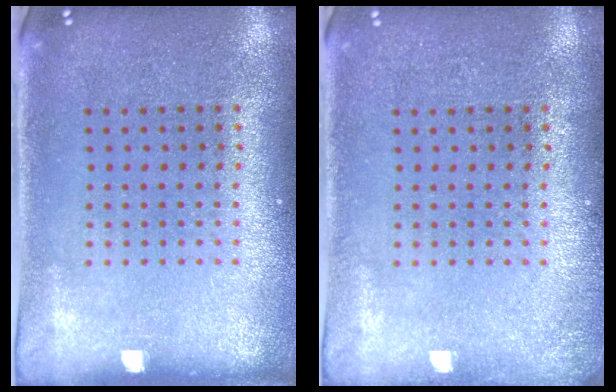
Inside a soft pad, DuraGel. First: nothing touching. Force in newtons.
{"total": 0.9, "press": 0.9, "slide": 0.2}